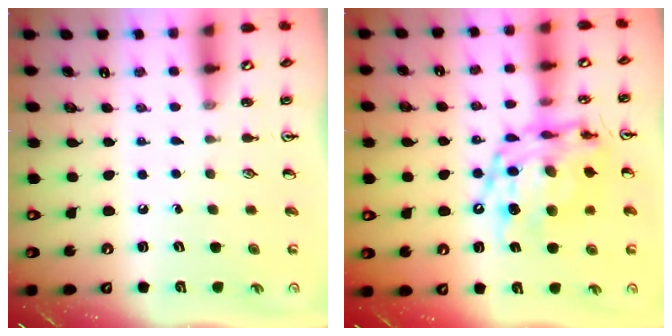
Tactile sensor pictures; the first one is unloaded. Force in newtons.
{"total": 16.6, "press": 16.5, "slide": 1.5}